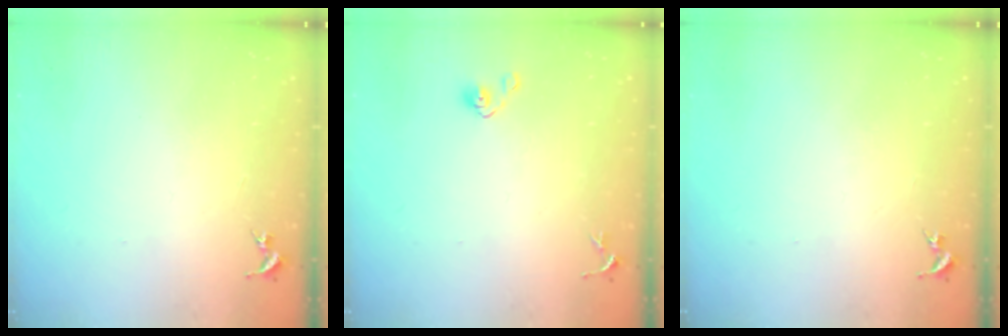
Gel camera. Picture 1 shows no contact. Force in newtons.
{"total": 4.9, "press": 4.6, "slide": 1.8}
{"total": 0.0}